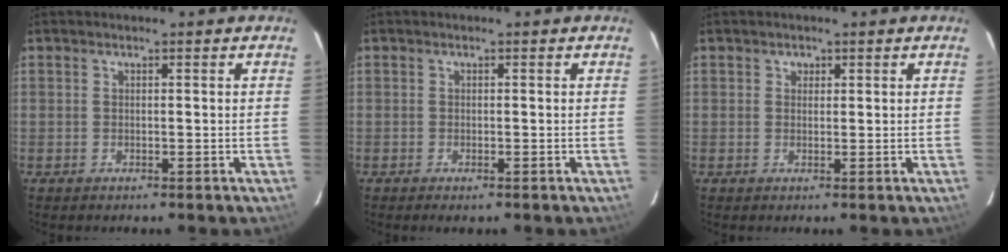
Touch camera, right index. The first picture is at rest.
{"total": 0.8, "force": [-0.6, 0.2, 0.5], "torque": [-0.007, -0.003, -0.011]}
{"total": 1.2, "force": [0.5, 1.1, 0.2], "torque": [0.002, 0.006, 0.007]}